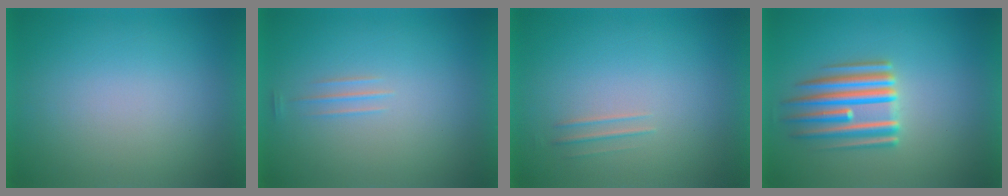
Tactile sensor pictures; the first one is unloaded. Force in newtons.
{"total": 1.1}
{"total": 1.7}
{"total": 5.5}